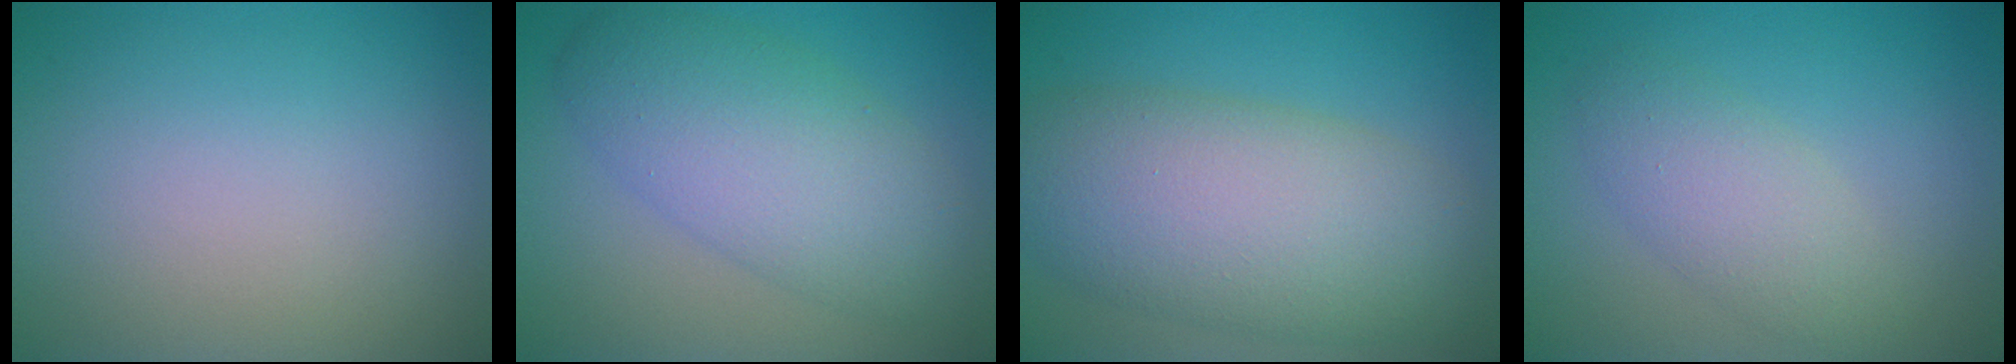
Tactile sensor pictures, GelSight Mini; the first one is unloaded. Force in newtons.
{"total": 7.0, "press": 7.0, "slide": 0.3}
{"total": 9.7, "press": 9.7, "slide": 0.5}
{"total": 3.3, "press": 3.3, "slide": 0.3}